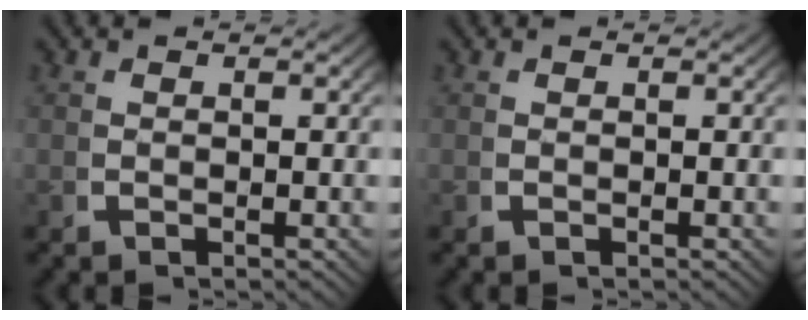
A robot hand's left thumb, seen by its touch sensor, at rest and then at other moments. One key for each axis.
{"total": 0.0}